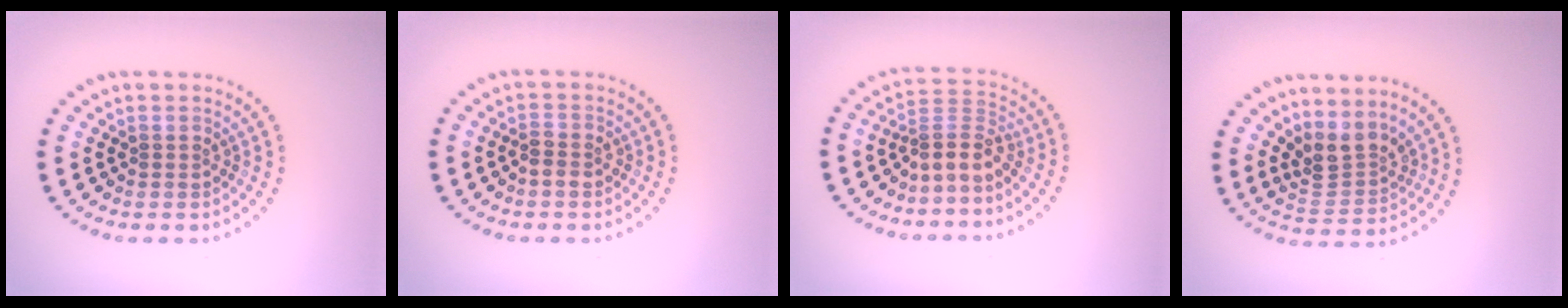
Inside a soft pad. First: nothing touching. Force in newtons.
{"total": 1.4, "press": 1.2, "slide": 0.6}
{"total": 3.0, "press": 2.1, "slide": 2.1}
{"total": 3.3, "press": 2.4, "slide": 2.2}